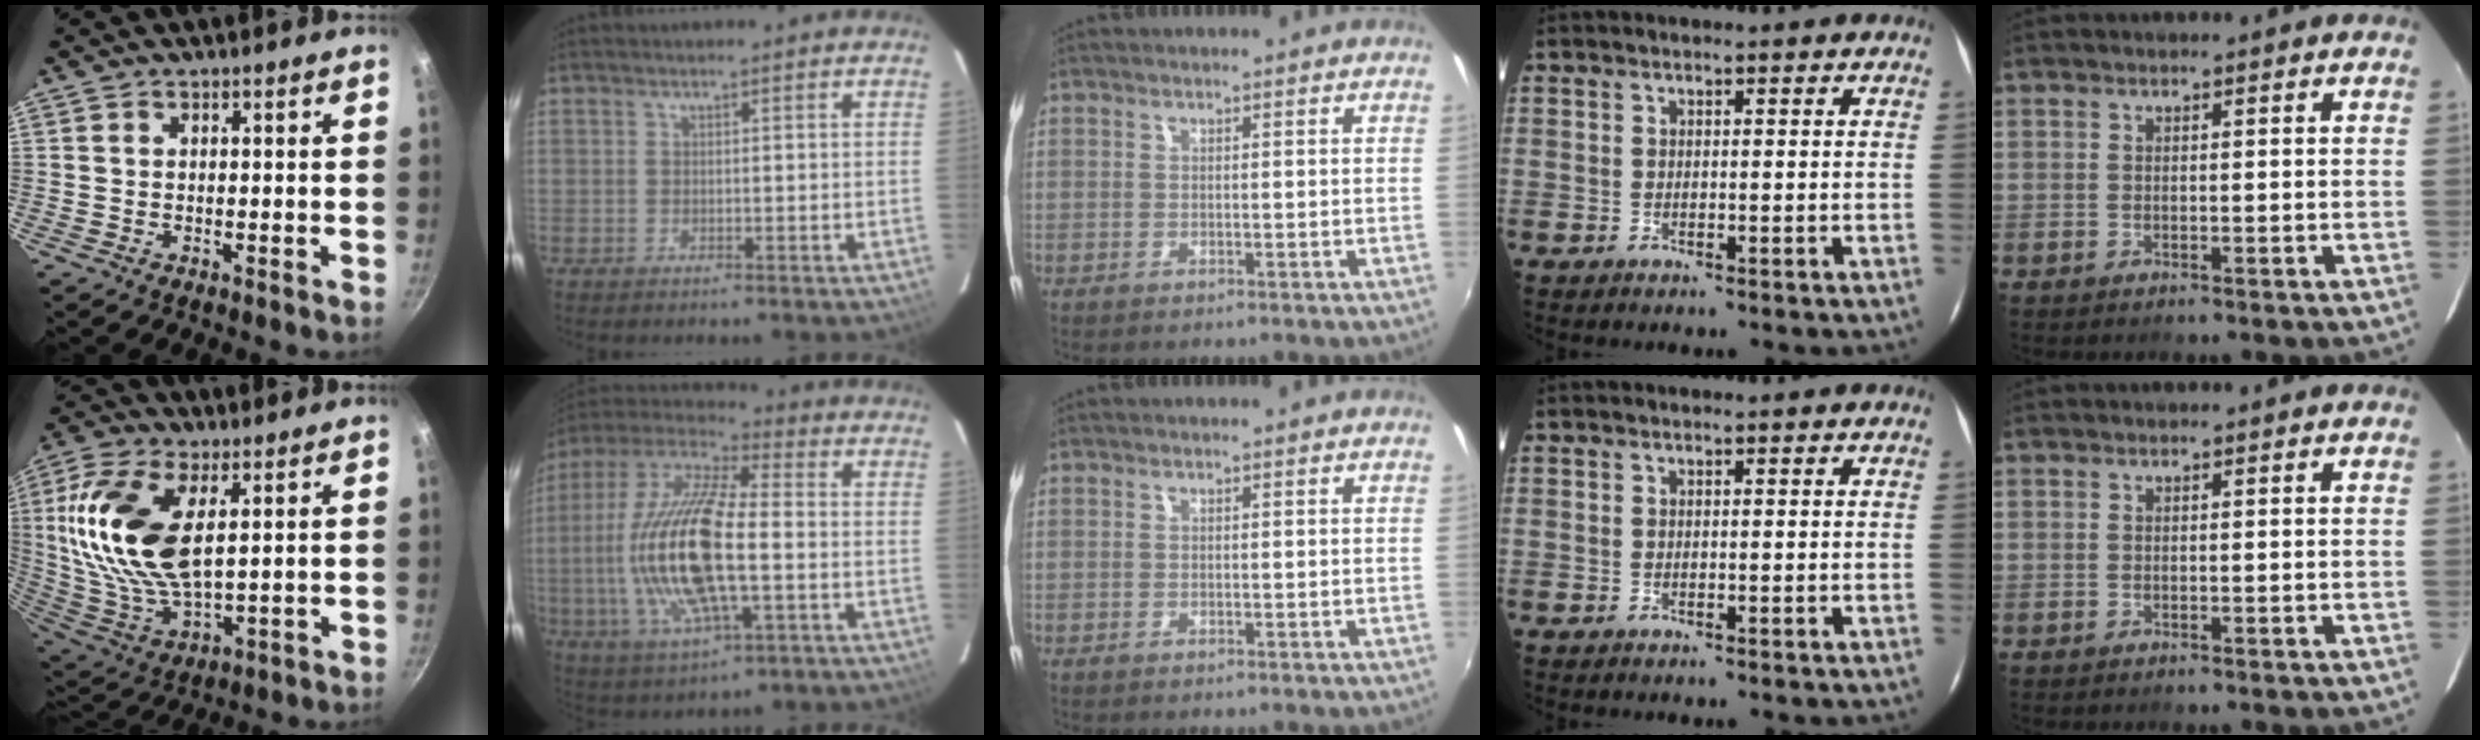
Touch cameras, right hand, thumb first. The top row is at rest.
{"thumb": {"total": 19.7, "force": [4.9, 9.9, 16.3], "torque": [-0.324, -0.019, 0.097]}, "index": {"total": 21.4, "force": [-2.6, 7.3, 19.9], "torque": [-0.399, -0.006, -0.054]}}